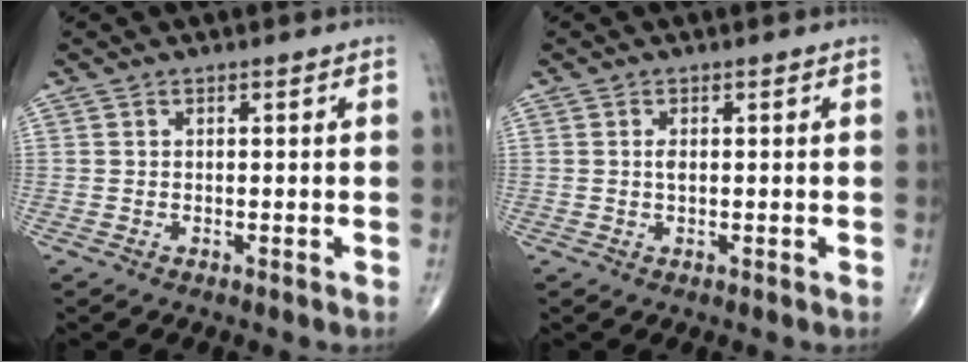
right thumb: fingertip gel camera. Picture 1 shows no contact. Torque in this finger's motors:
{"motor_torque": [0.71, 0.64, 0.12, -0.24, 0.00]}